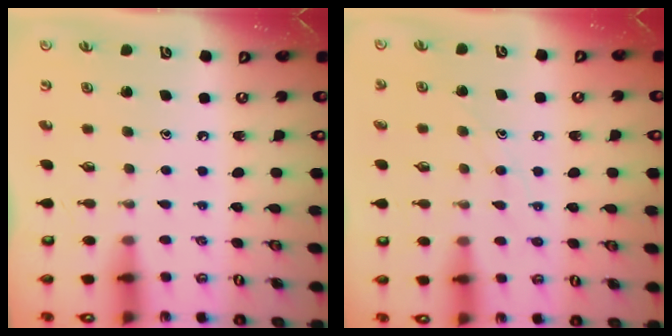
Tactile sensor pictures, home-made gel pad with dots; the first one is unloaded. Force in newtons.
{"total": 7.6, "press": 7.6, "slide": 0.3}